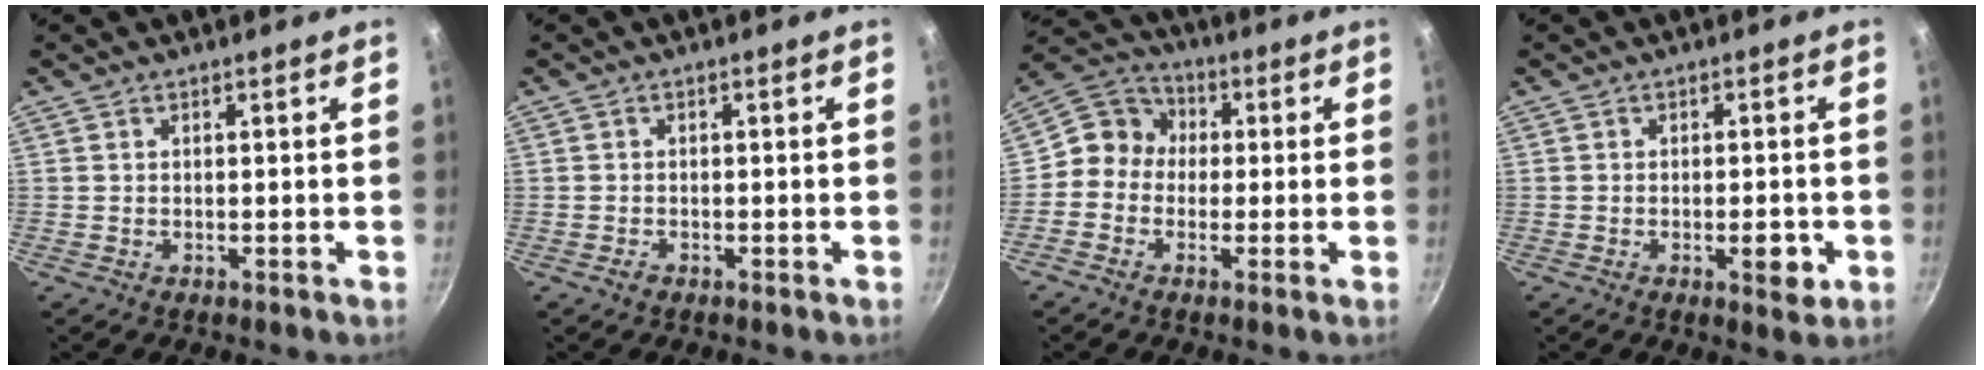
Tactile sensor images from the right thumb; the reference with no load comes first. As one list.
[{"total": 1.1, "force": [-0.8, 0.7, 0.4], "torque": [-0.008, 0.005, -0.014]}, {"total": 7.7, "force": [-0.3, 7.1, 3.1], "torque": [-0.030, 0.023, -0.034]}, {"total": 4.6, "force": [-1.4, 1.9, 3.9], "torque": [-0.040, 0.005, -0.016]}]